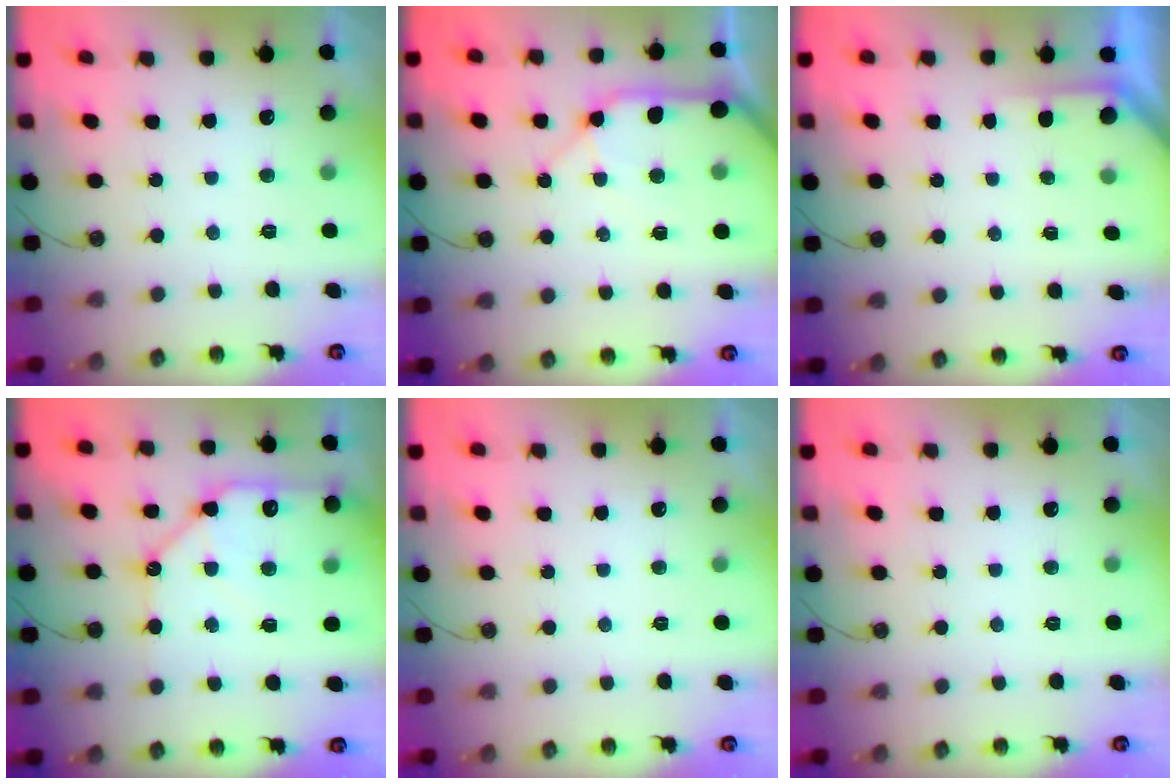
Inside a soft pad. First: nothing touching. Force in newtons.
{"total": 12.4, "press": 12.2, "slide": 1.9}
{"total": 1.7, "press": 1.7, "slide": 0.3}
{"total": 14.2, "press": 14.1, "slide": 1.9}
{"total": 0.0}
{"total": 0.0}